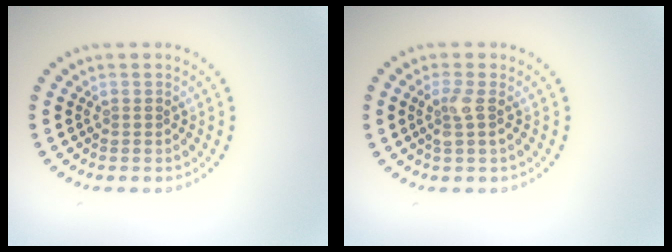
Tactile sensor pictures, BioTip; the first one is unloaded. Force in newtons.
{"total": 1.8, "press": 1.5, "slide": 0.9}